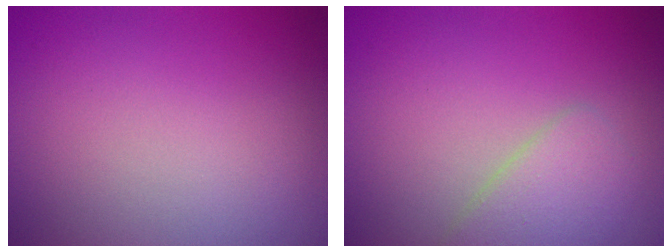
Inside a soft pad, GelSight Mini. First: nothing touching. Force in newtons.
{"total": 2.6, "press": 2.6, "slide": 0.1}